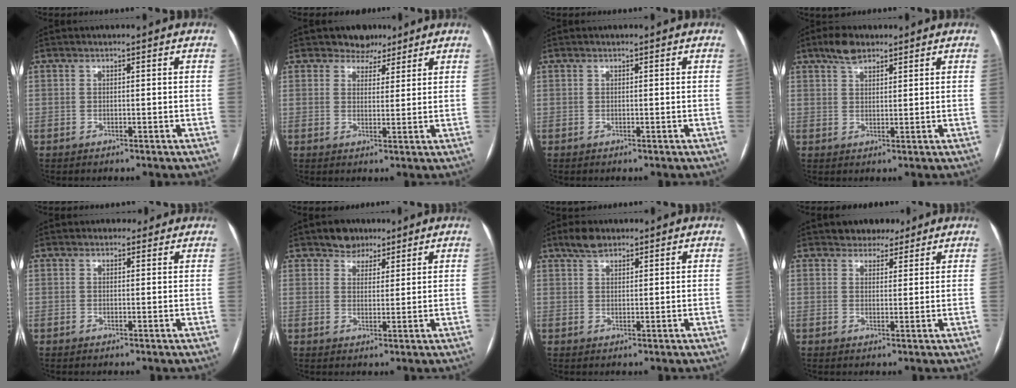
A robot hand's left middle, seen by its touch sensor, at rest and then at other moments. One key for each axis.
{"total": 4.1, "fx": 3.2, "fy": 2.6, "fz": 0.1, "tx": 0.006, "ty": 0.003, "tz": 0.044}
{"total": 0.0}
{"total": 3.9, "fx": 2.9, "fy": 1.7, "fz": 2.0, "tx": -0.043, "ty": 0.012, "tz": 0.054}
{"total": 1.8, "fx": 1.5, "fy": 1.1, "fz": 0.0, "tx": 0.004, "ty": 0.007, "tz": 0.015}
{"total": 4.1, "fx": 3.1, "fy": 2.6, "fz": 0.7, "tx": -0.007, "ty": 0.004, "tz": 0.048}
{"total": 3.4, "fx": 2.6, "fy": 1.5, "fz": 1.6, "tx": -0.035, "ty": 0.012, "tz": 0.048}
{"total": 4.1, "fx": 3.4, "fy": 2.2, "fz": 0.6, "tx": -0.003, "ty": 0.006, "tz": 0.048}